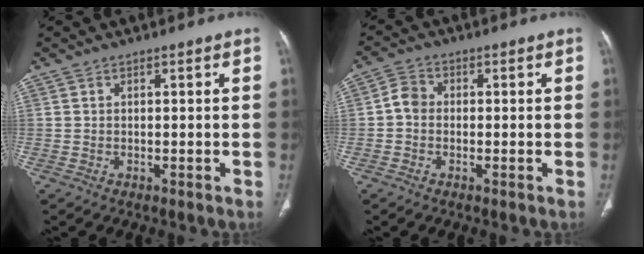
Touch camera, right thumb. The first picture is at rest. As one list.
[{"total": 3.4, "force": [-0.5, 2.8, 1.9], "torque": [-0.026, 0.010, -0.018]}]